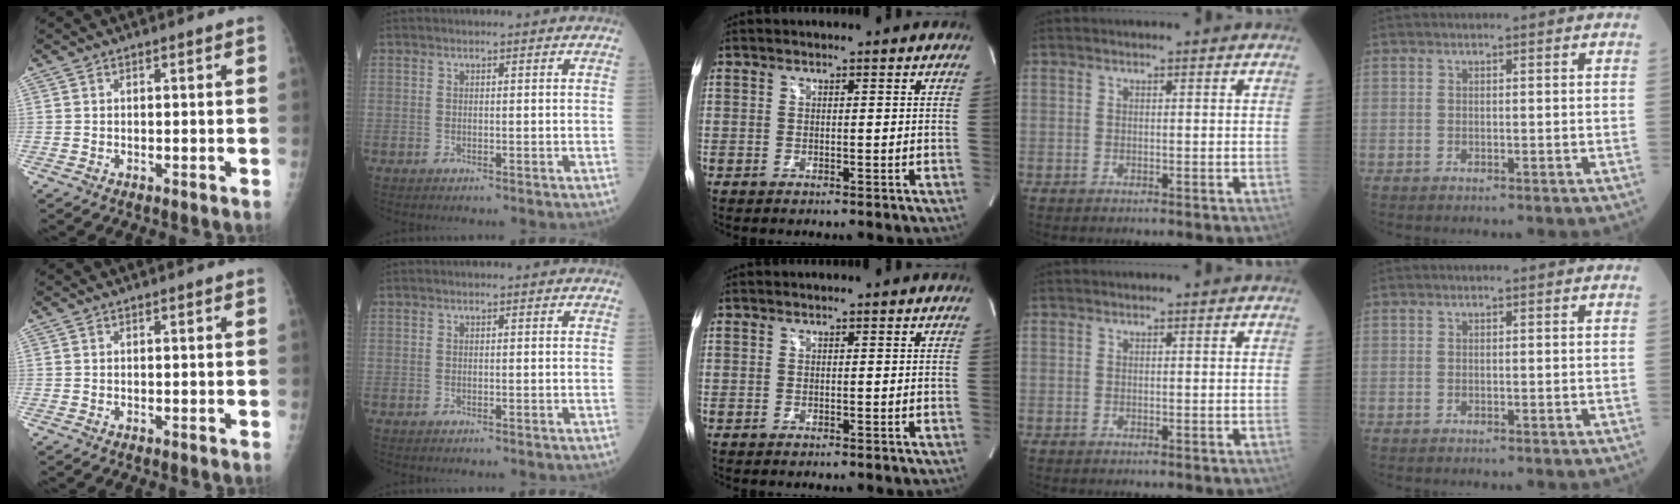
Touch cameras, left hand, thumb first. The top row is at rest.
{}